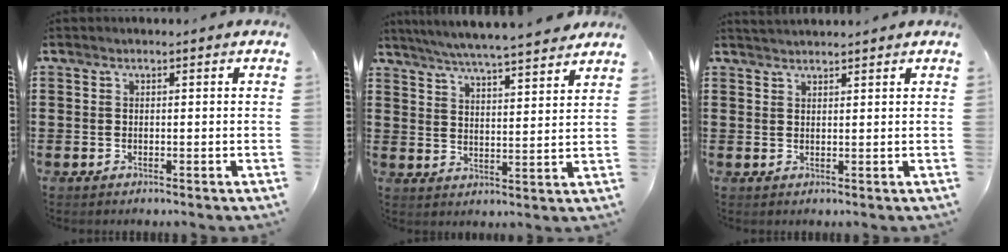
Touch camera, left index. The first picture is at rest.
{"total": 5.3, "force": [5.1, -0.4, 1.5], "torque": [-0.049, -0.030, 0.088]}
{"total": 1.5, "force": [1.5, -0.1, 0.1], "torque": [-0.005, 0.002, 0.029]}